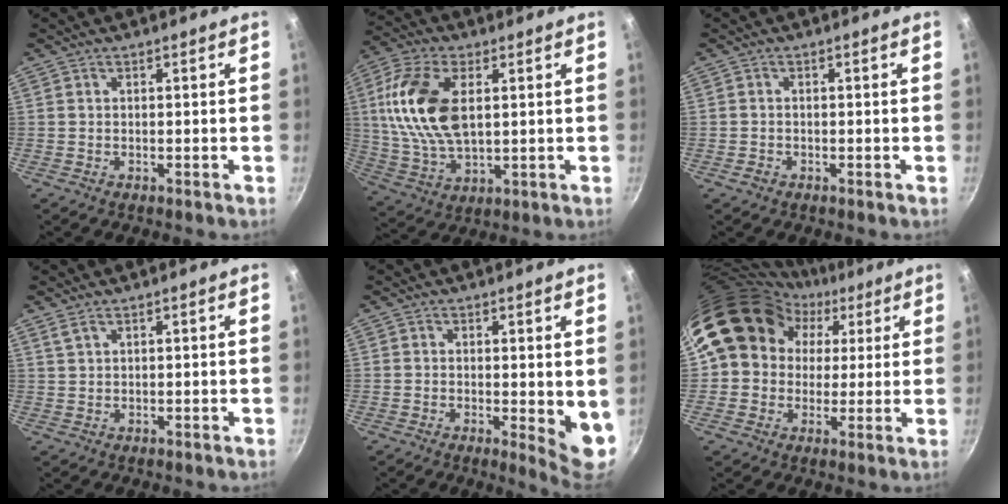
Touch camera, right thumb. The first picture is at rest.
{"total": 16.6, "force": [3.3, 9.1, 13.4], "torque": [-0.258, -0.002, 0.065]}
{"total": 1.3, "force": [-0.7, 1.0, 0.5], "torque": [-0.007, 0.005, -0.013]}
{"total": 1.5, "force": [1.1, 0.5, 0.9], "torque": [-0.018, -0.002, 0.025]}
{"total": 6.4, "force": [0.1, 2.0, 6.1], "torque": [-0.074, -0.018, 0.002]}
{"total": 16.9, "force": [4.2, 14.9, 6.9], "torque": [-0.090, 0.041, 0.060]}